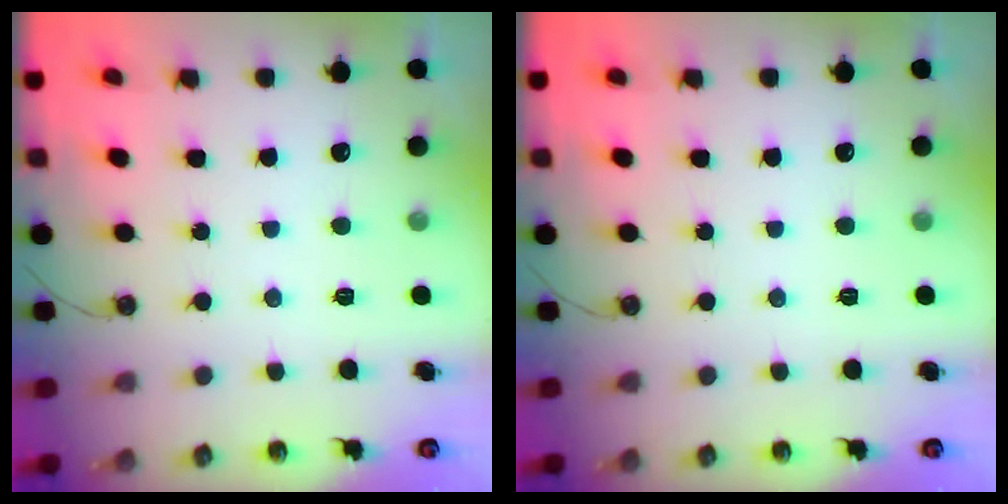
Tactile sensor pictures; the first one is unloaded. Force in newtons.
{"total": 0.0}